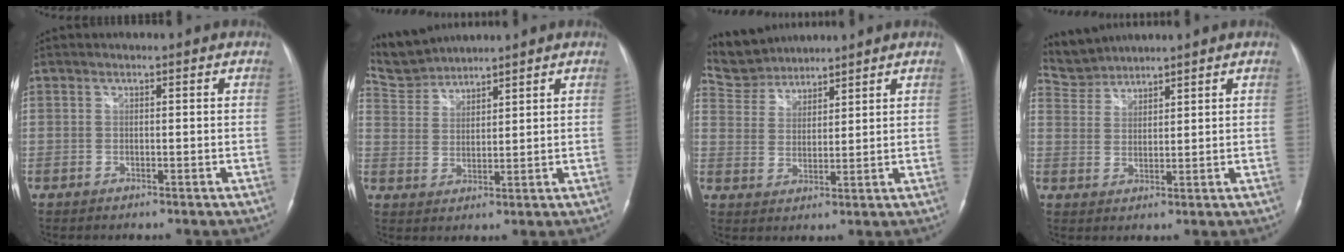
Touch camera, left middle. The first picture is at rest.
{"total": 6.7, "force": [6.7, 0.6, 0.1], "torque": [-0.016, 0.018, 0.141]}
{"total": 7.3, "force": [7.0, 1.8, 0.3], "torque": [-0.018, 0.019, 0.143]}
{"total": 4.7, "force": [4.6, 0.3, -0.8], "torque": [0.003, 0.017, 0.097]}